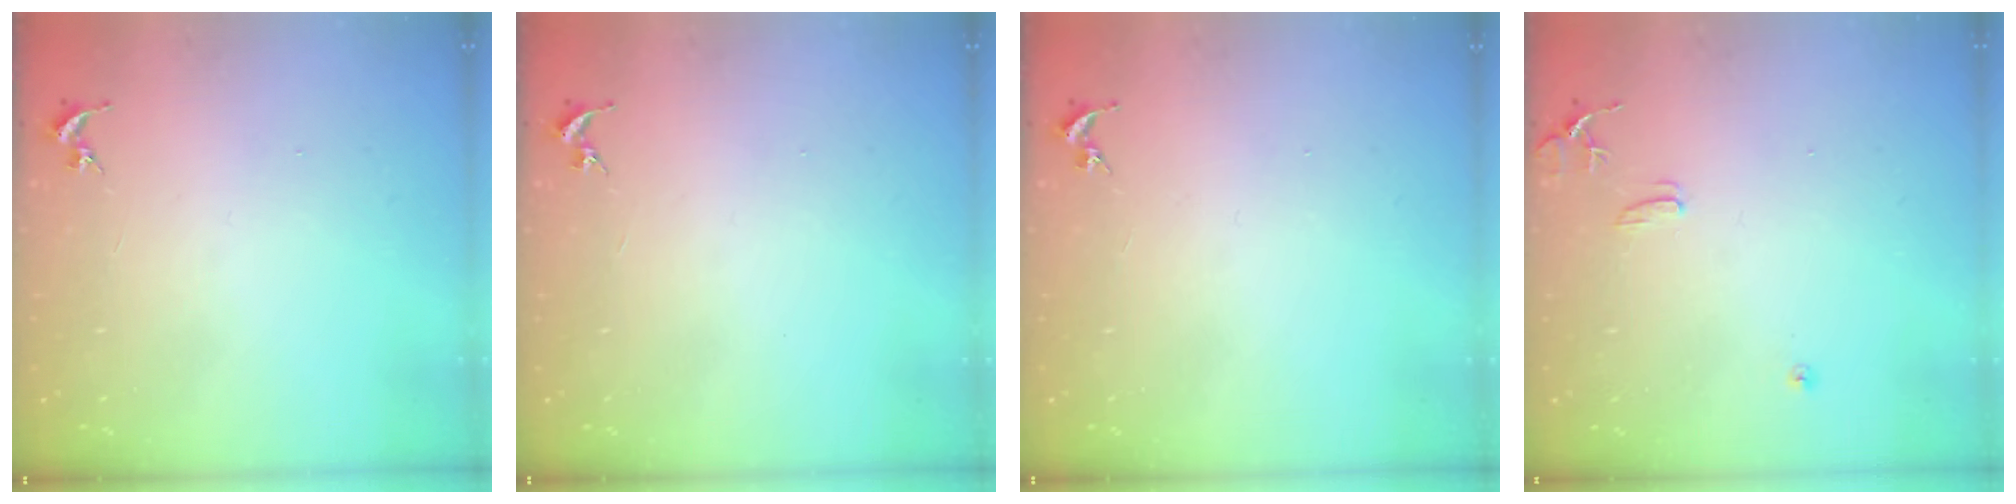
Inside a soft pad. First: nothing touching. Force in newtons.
{"total": 0.0}
{"total": 0.0}
{"total": 8.5, "press": 8.5, "slide": 0.8}